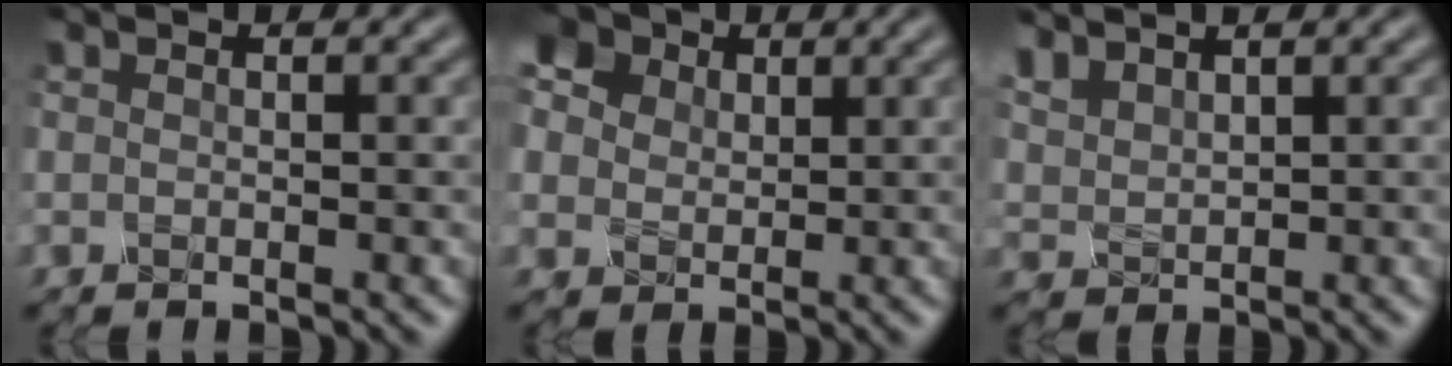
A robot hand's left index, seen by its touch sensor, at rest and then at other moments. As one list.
[{"total": 12.3, "force": [6.4, 8.8, 5.8], "torque": [-0.132, 0.046, 0.098]}, {"total": 2.5, "force": [2.4, 0.6, 0.2], "torque": [-0.010, 0.010, 0.056]}]